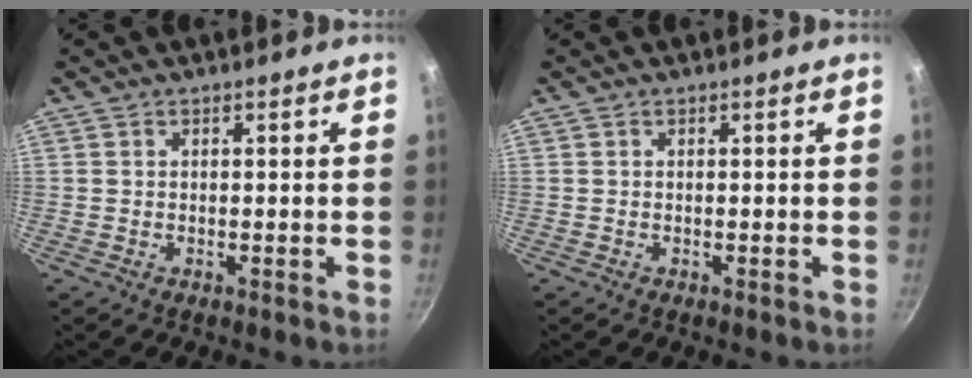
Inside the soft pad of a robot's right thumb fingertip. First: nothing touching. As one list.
[{"total": 0.0}]